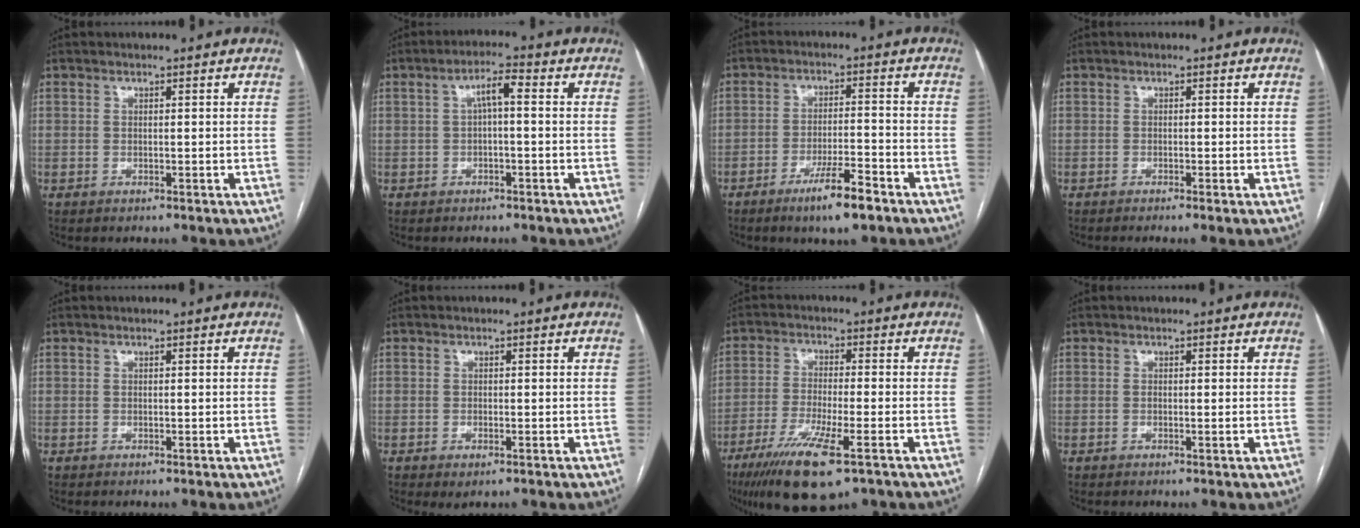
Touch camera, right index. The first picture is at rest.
{"total": 3.7, "force": [0.4, 0.8, 3.6], "torque": [-0.062, 0.017, 0.006]}
{"total": 7.4, "force": [-5.0, 0.9, 5.4], "torque": [-0.095, -0.007, -0.083]}
{"total": 1.2, "force": [-0.9, -0.3, 0.8], "torque": [-0.013, 0.001, -0.014]}
{"total": 0.0}
{"total": 1.7, "force": [-0.9, 0.7, 1.3], "torque": [-0.017, -0.003, -0.007]}
{"total": 12.0, "force": [-7.1, 1.7, 9.5], "torque": [-0.177, -0.032, -0.120]}
{"total": 0.8, "force": [-0.1, 0.1, 0.8], "torque": [-0.018, -0.002, 0.000]}